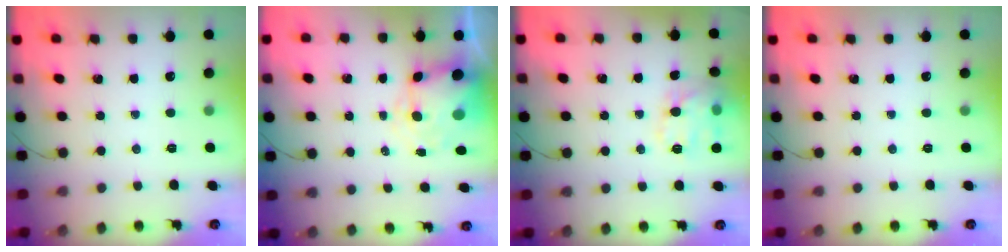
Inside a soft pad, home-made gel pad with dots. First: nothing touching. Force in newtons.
{"total": 7.3, "press": 7.0, "slide": 2.0}
{"total": 13.4, "press": 13.4, "slide": 0.9}
{"total": 0.0}